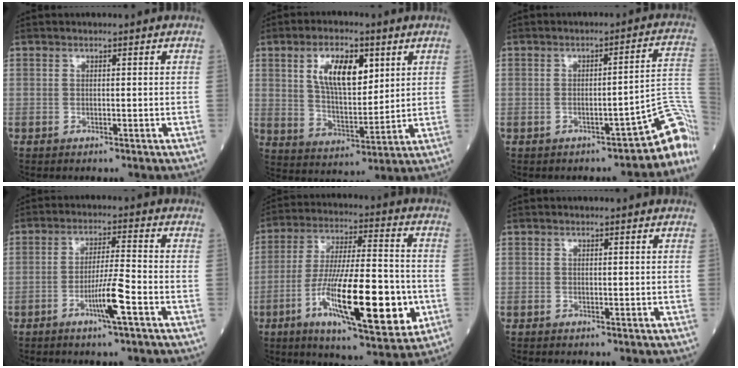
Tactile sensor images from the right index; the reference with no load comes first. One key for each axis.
{"total": 10.6, "fx": 4.2, "fy": 4.4, "fz": 8.6, "tx": -0.160, "ty": 0.008, "tz": 0.080}
{"total": 9.0, "fx": -5.7, "fy": 1.7, "fz": 6.8, "tx": -0.046, "ty": 0.053, "tz": -0.069}
{"total": 6.1, "fx": -2.9, "fy": -0.5, "fz": 5.4, "tx": -0.102, "ty": -0.003, "tz": -0.054}
{"total": 20.0, "fx": -6.0, "fy": 3.8, "fz": 18.7, "tx": -0.322, "ty": -0.018, "tz": -0.095}
{"total": 0.0}